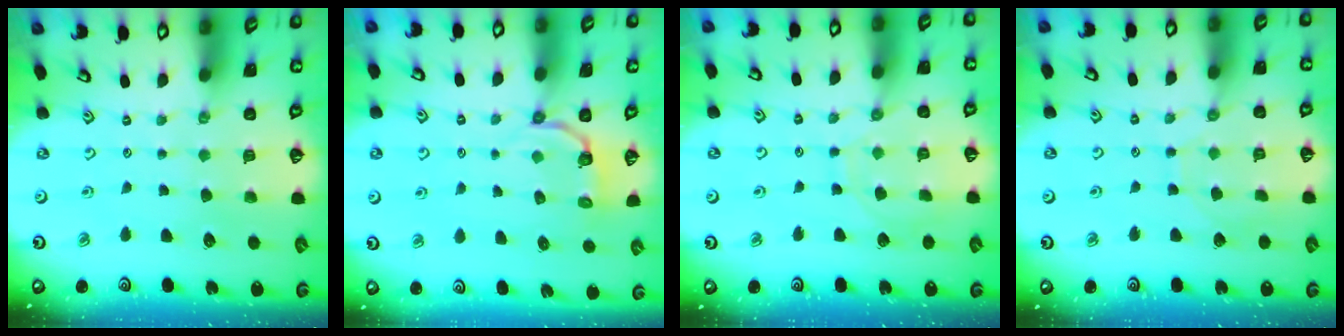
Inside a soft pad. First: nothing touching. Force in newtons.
{"total": 3.5, "press": 1.7, "slide": 3.1}
{"total": 9.0, "press": 9.0, "slide": 0.6}
{"total": 5.6, "press": 5.5, "slide": 0.6}